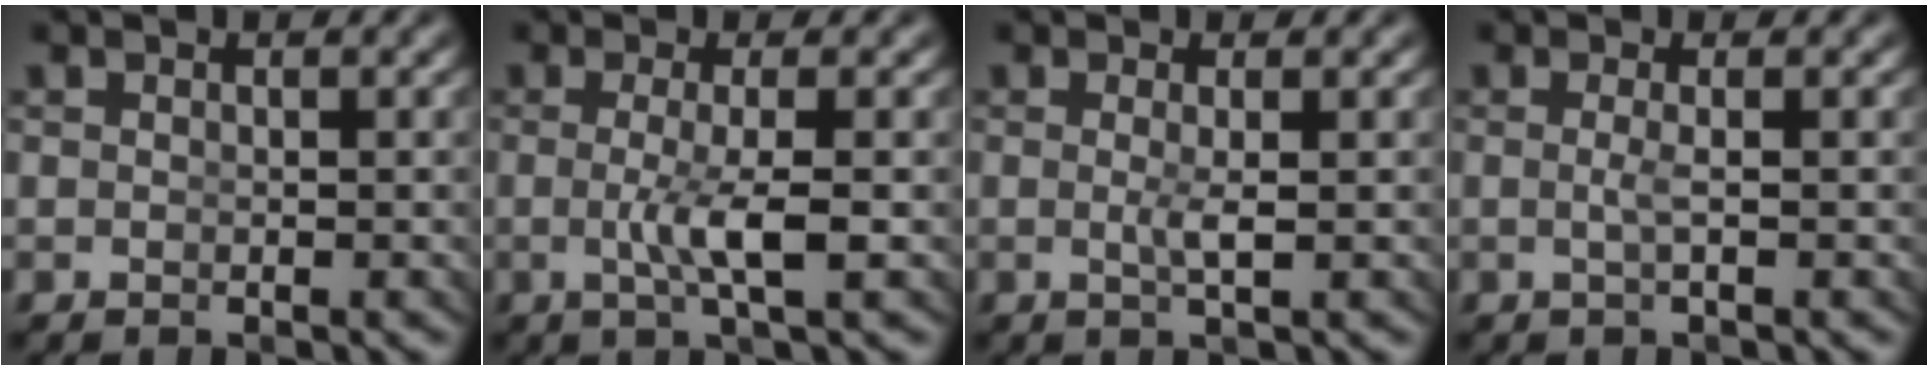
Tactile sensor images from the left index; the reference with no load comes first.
{"total": 3.0, "force": [-0.6, -0.4, 3.0], "torque": [-0.063, -0.012, -0.001]}
{"total": 1.4, "force": [-0.2, -0.6, 1.2], "torque": [-0.031, -0.013, 0.005]}
{"total": 1.3, "force": [-0.4, -0.7, 1.0], "torque": [-0.028, -0.010, 0.001]}